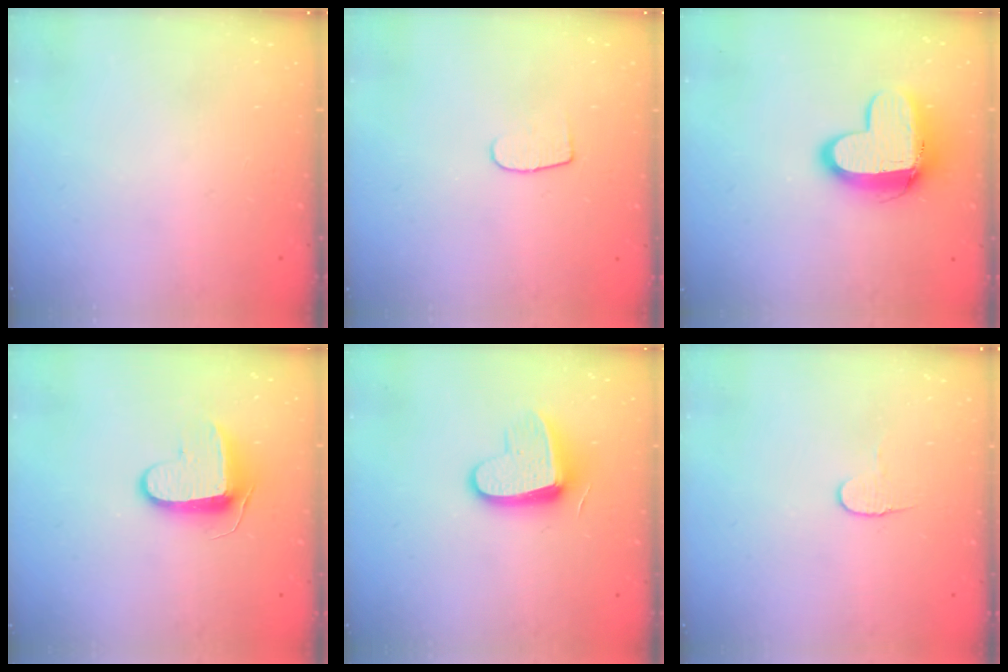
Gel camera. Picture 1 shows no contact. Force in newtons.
{"total": 5.2, "press": 5.1, "slide": 0.6}
{"total": 12.1, "press": 12.0, "slide": 1.2}
{"total": 8.9, "press": 8.9, "slide": 0.2}
{"total": 11.6, "press": 11.6, "slide": 0.5}
{"total": 5.4, "press": 5.4, "slide": 0.5}